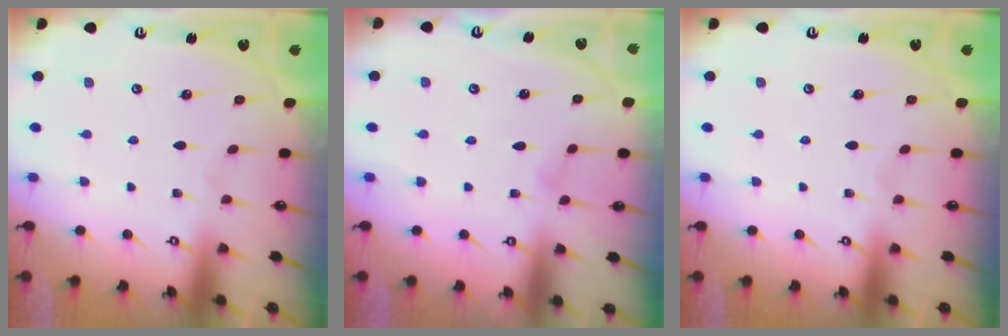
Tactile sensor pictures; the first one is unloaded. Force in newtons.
{"total": 2.8, "press": 2.8, "slide": 0.3}
{"total": 0.0}